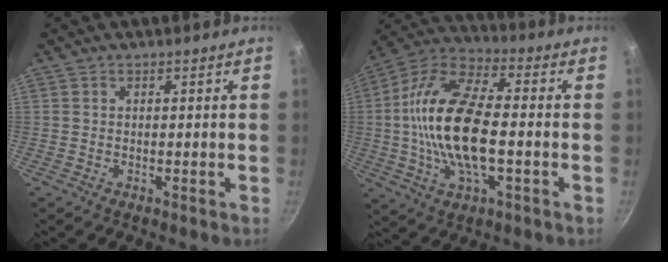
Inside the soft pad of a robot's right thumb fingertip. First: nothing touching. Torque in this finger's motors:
{"motor_torque": [0.24, 1.68, 2.14, -0.65, 0.85]}